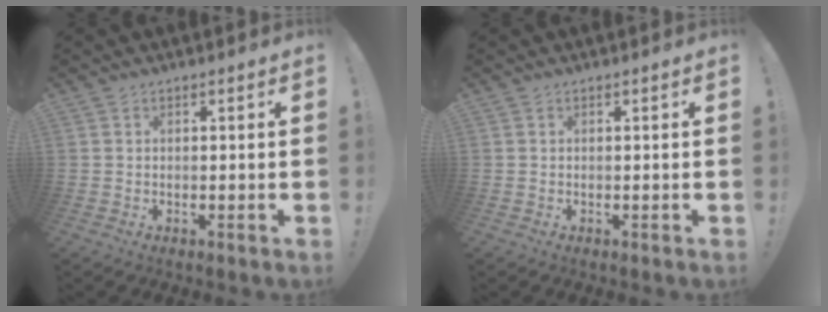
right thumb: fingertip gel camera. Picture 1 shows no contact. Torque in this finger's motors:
{"motor_torque": [-0.03, -0.01, -0.11, 0.11, 0.00]}